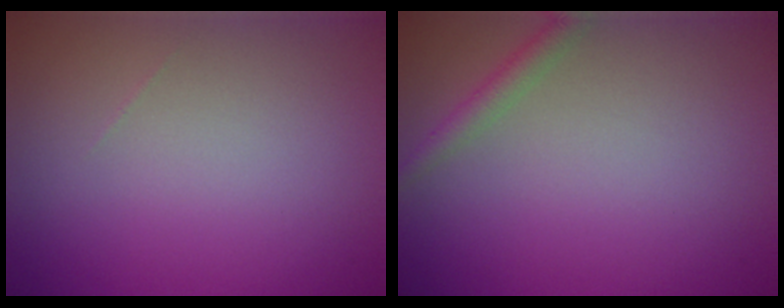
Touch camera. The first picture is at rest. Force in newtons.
{"total": 1.7, "press": 1.7, "slide": 0.1}